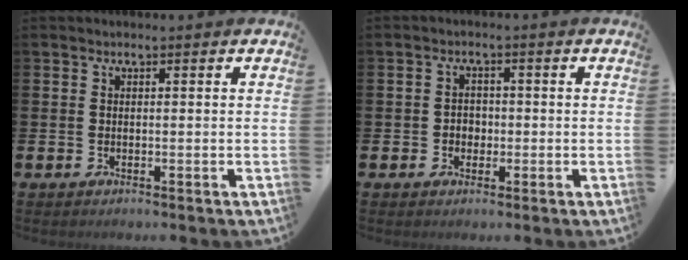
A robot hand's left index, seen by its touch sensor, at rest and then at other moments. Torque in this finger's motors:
{"motor_torque": [0.21, 0.08, 0.00, 0.03]}